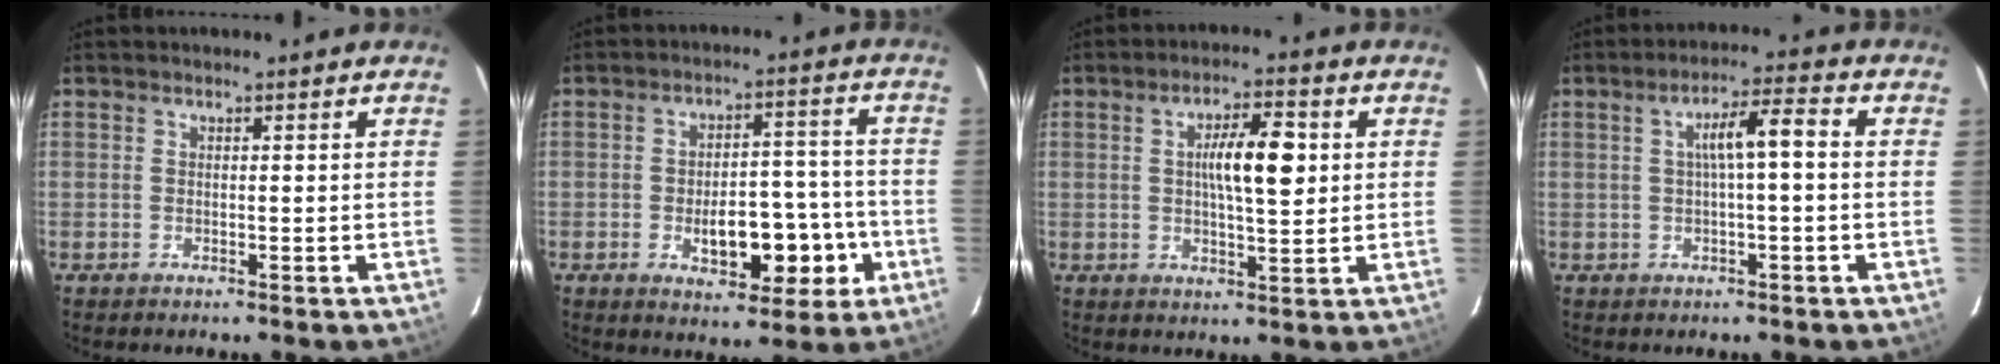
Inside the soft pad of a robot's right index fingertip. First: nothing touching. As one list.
[{"total": 10.8, "force": [-3.4, 5.1, 9.0], "torque": [-0.124, 0.024, -0.040]}, {"total": 7.8, "force": [1.3, 1.7, 7.5], "torque": [-0.128, 0.012, 0.022]}, {"total": 5.9, "force": [0.6, 0.7, 5.8], "torque": [-0.100, 0.021, 0.009]}]